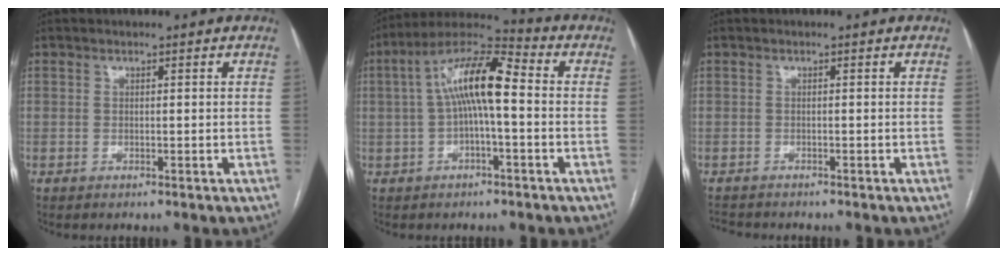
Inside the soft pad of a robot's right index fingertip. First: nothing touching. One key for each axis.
{"total": 11.0, "fx": 0.5, "fy": 2.5, "fz": 10.8, "tx": -0.203, "ty": 0.040, "tz": 0.004}
{"total": 2.5, "fx": -2.4, "fy": 0.5, "fz": 0.3, "tx": -0.005, "ty": -0.011, "tz": -0.039}